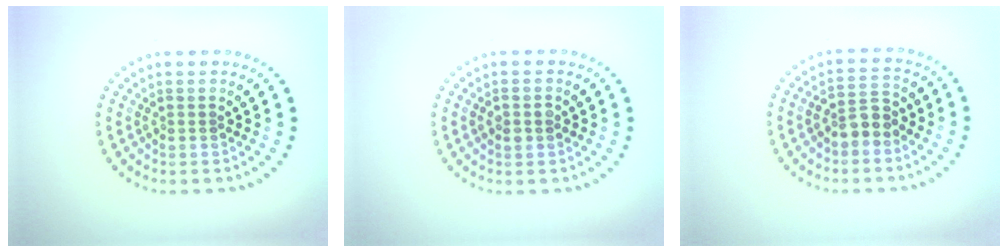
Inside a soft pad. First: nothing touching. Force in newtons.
{"total": 1.0, "press": 1.0, "slide": 0.1}
{"total": 2.6, "press": 2.5, "slide": 0.9}